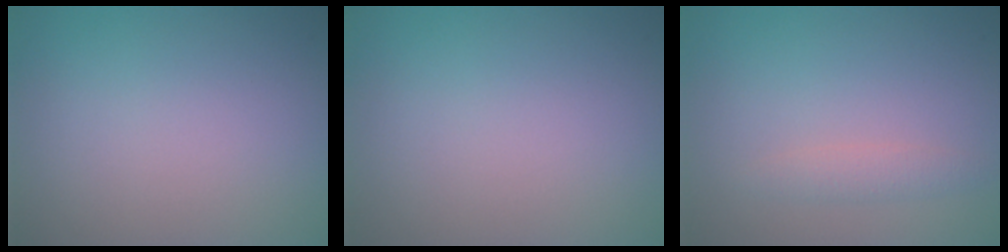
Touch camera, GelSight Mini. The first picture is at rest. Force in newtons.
{"total": 0.0}
{"total": 1.4, "press": 1.4, "slide": 0.1}